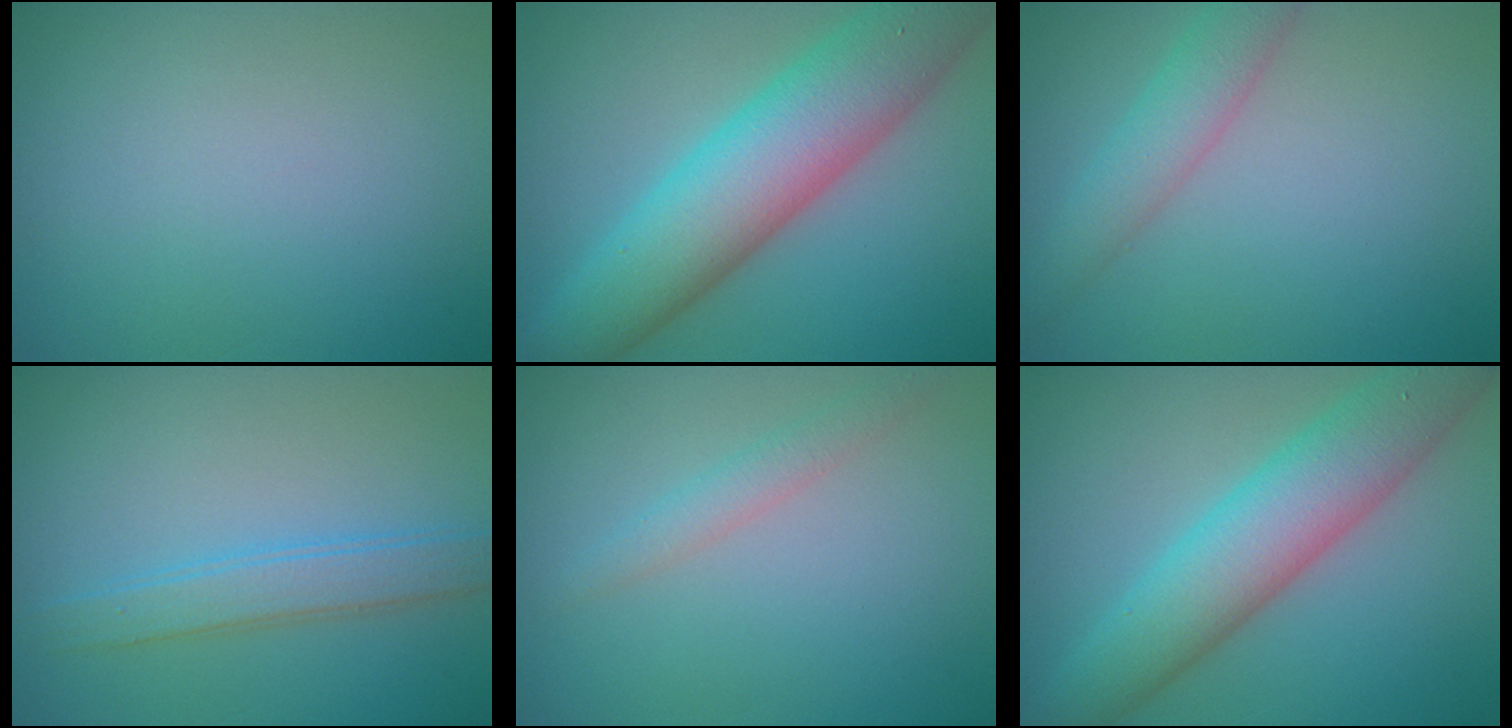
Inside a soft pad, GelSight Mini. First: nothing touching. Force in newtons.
{"total": 10.3, "press": 10.3, "slide": 0.4}
{"total": 3.2, "press": 3.2, "slide": 0.1}
{"total": 3.0, "press": 2.9, "slide": 0.2}
{"total": 1.6, "press": 1.6, "slide": 0.0}
{"total": 7.5, "press": 7.5, "slide": 0.1}